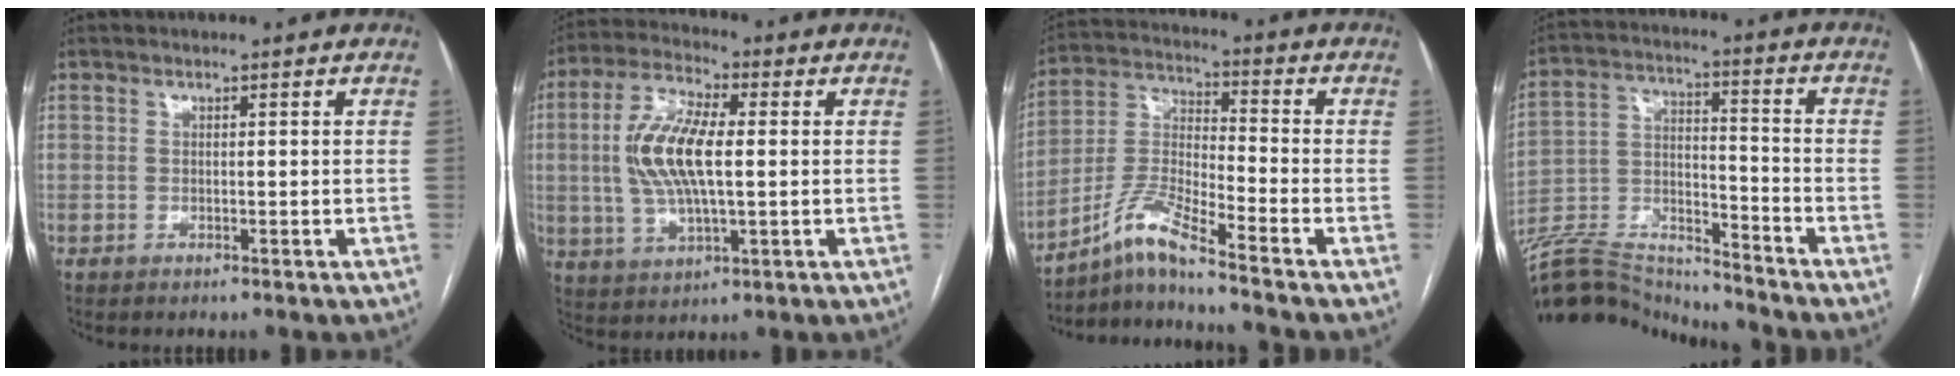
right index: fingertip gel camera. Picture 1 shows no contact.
{"total": 11.8, "force": [0.7, 3.8, 11.1], "torque": [-0.237, 0.010, 0.014]}
{"total": 8.6, "force": [-7.1, -1.2, 4.6], "torque": [-0.110, -0.006, -0.137]}
{"total": 14.2, "force": [-14.1, 0.9, 1.1], "torque": [-0.027, 0.036, -0.256]}